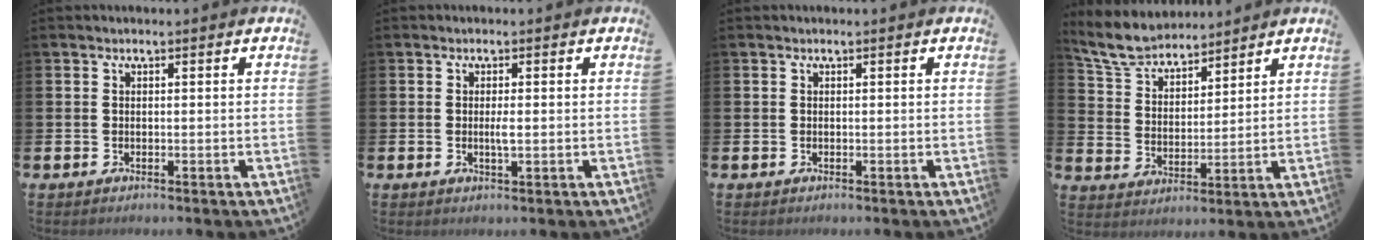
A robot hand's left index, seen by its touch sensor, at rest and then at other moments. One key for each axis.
{"total": 1.3, "fx": 0.1, "fy": 0.2, "fz": 1.3, "tx": -0.026, "ty": -0.001, "tz": 0.000}
{"total": 0.0}
{"total": 6.9, "fx": 6.5, "fy": 1.8, "fz": 1.5, "tx": -0.057, "ty": -0.030, "tz": 0.118}